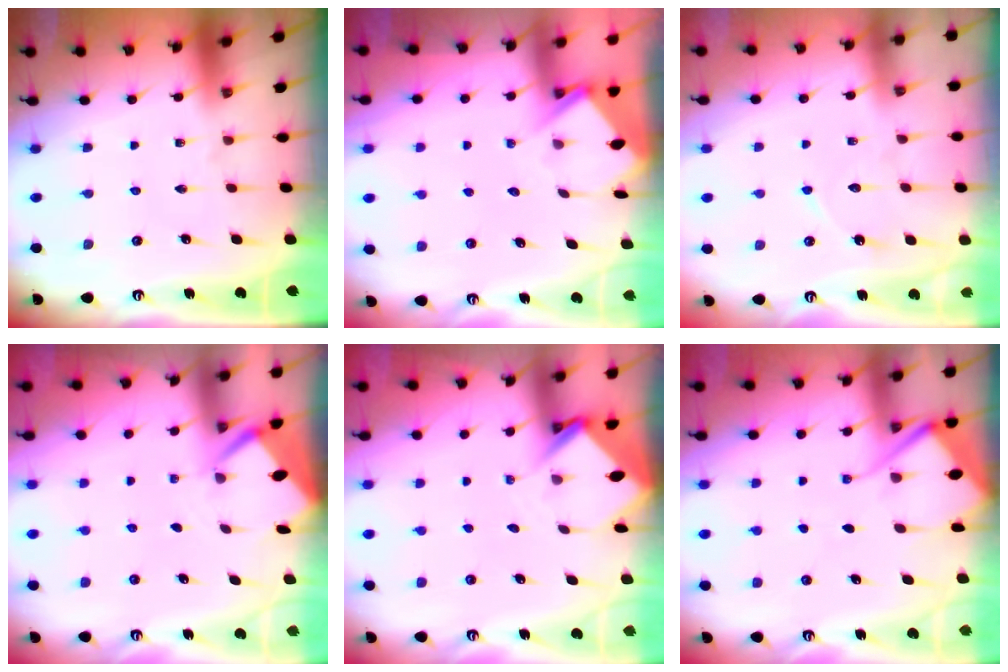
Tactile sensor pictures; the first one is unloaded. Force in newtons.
{"total": 3.9, "press": 3.9, "slide": 0.4}
{"total": 5.5, "press": 5.5, "slide": 0.6}
{"total": 2.7, "press": 2.6, "slide": 0.4}
{"total": 3.4, "press": 3.4, "slide": 0.3}
{"total": 6.3, "press": 6.3, "slide": 0.8}